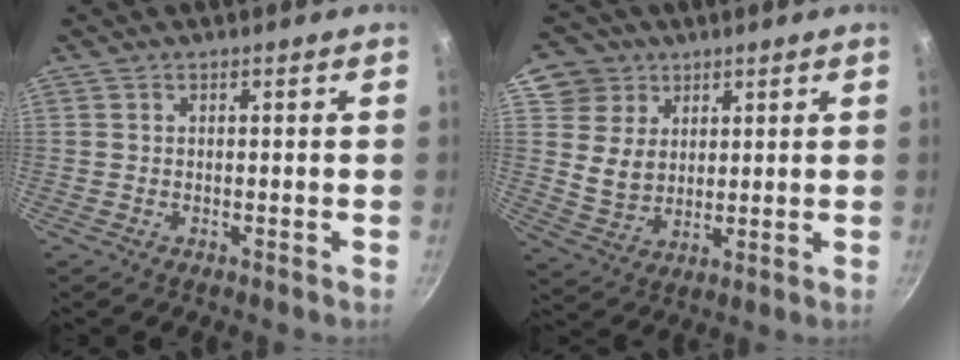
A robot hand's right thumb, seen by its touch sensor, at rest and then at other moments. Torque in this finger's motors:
{"motor_torque": [-0.79, 2.10, -0.16, 0.41, 0.18]}